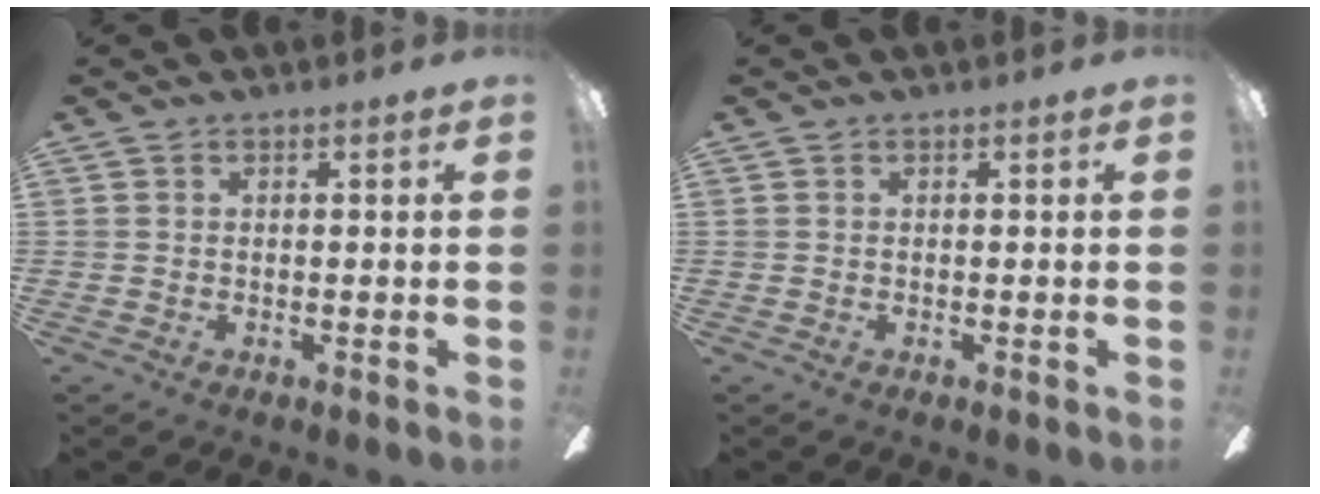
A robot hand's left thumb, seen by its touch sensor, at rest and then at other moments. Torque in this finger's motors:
{"motor_torque": [0.00, 0.00, -0.05, 0.05, 0.00]}